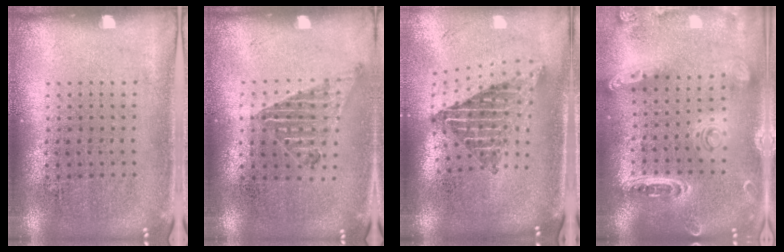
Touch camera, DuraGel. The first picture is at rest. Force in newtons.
{"total": 1.0, "press": 1.0, "slide": 0.3}
{"total": 2.2, "press": 1.6, "slide": 1.5}
{"total": 1.4, "press": 1.4, "slide": 0.0}